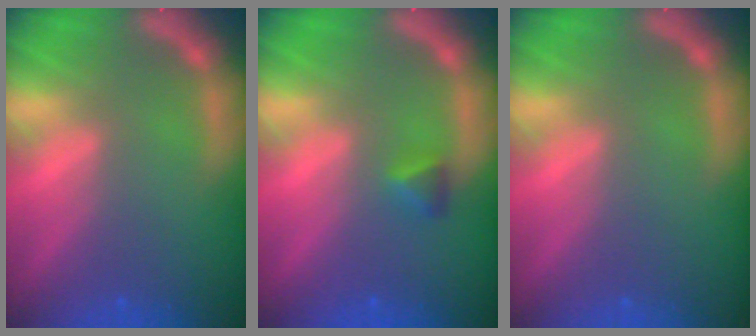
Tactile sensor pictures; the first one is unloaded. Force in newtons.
{"total": 1.4}
{"total": 0.0}